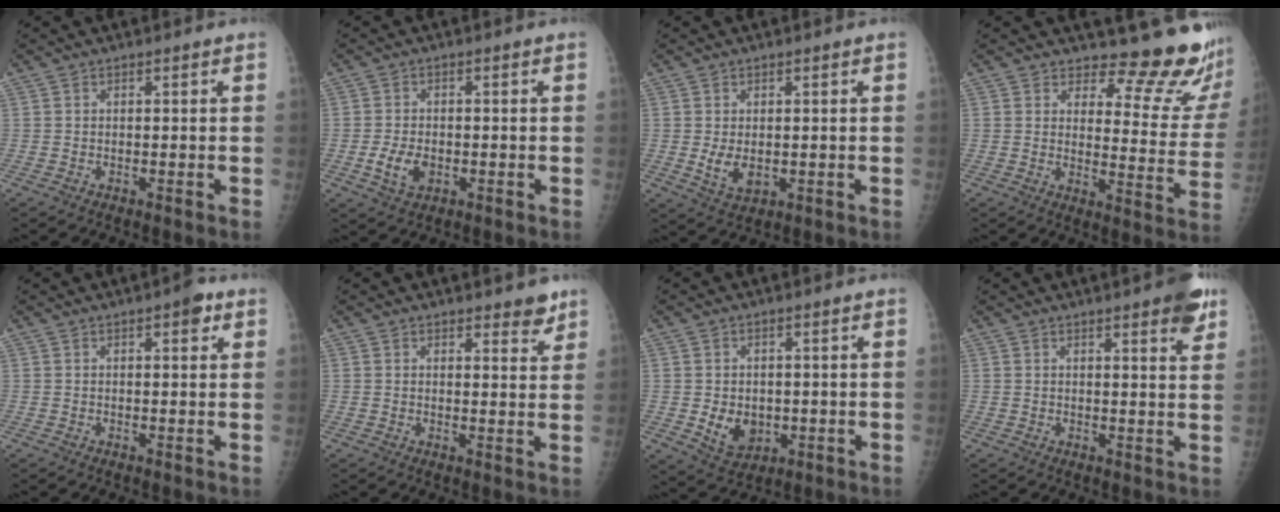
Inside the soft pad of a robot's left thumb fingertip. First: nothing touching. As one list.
[{"total": 5.0, "force": [-1.4, 3.3, 3.5], "torque": [-0.063, -0.001, -0.022]}, {"total": 4.4, "force": [-0.2, 2.9, 3.3], "torque": [-0.052, -0.011, 0.007]}, {"total": 14.6, "force": [13.8, 3.4, 3.2], "torque": [0.003, -0.158, 0.152]}, {"total": 2.9, "force": [1.5, 1.1, 2.3], "torque": [-0.022, -0.001, 0.014]}, {"total": 3.6, "force": [2.8, 1.4, 1.7], "torque": [0.001, -0.018, 0.035]}, {"total": 6.3, "force": [-0.7, 4.9, 3.8], "torque": [-0.041, -0.007, 0.006]}, {"total": 6.3, "force": [3.8, 1.3, 4.8], "torque": [-0.050, -0.015, 0.046]}]